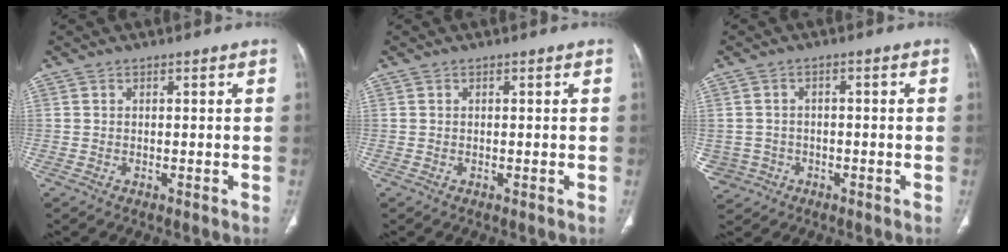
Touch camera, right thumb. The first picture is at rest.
{"total": 0.0}
{"total": 4.7, "force": [-1.6, 4.4, 0.6], "torque": [-0.002, 0.018, -0.023]}